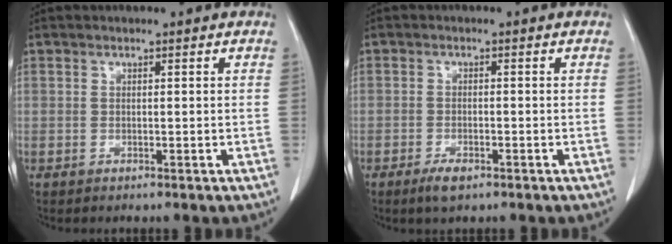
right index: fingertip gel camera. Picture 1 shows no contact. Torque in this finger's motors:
{"motor_torque": [0.25, -0.21, 0.05, 0.02]}